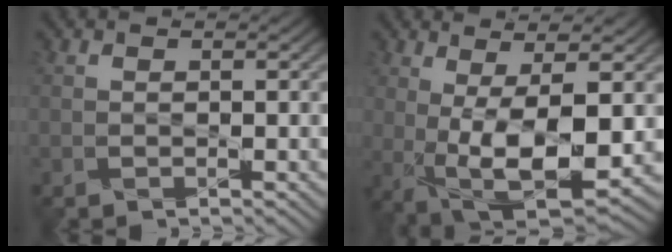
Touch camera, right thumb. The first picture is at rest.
{"total": 11.0, "force": [-0.2, 3.7, 10.3], "torque": [-0.195, -0.007, 0.004]}